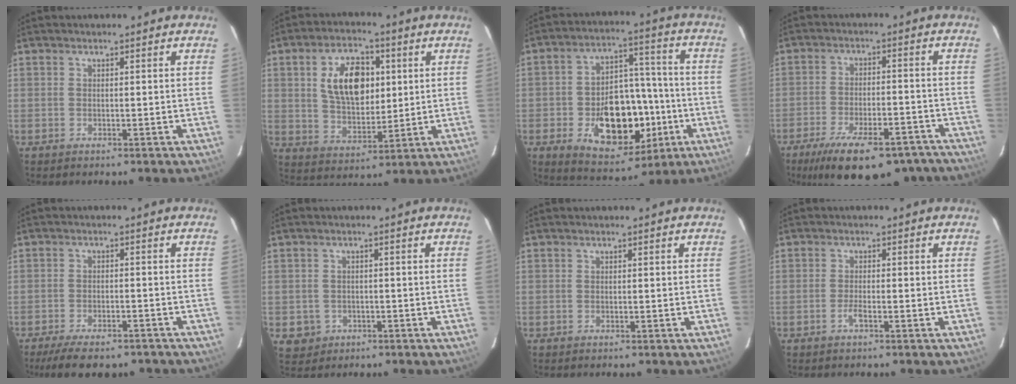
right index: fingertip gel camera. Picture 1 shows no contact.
{"total": 12.7, "force": [3.0, 7.6, 9.7], "torque": [-0.171, 0.018, 0.062]}
{"total": 18.5, "force": [-5.6, 11.6, 13.3], "torque": [-0.242, 0.017, -0.062]}
{"total": 20.9, "force": [-15.8, 7.7, 11.3], "torque": [-0.204, -0.025, -0.218]}
{"total": 11.7, "force": [-9.6, 3.7, 5.6], "torque": [-0.120, -0.021, -0.141]}
{"total": 3.8, "force": [-1.0, 3.6, 0.7], "torque": [-0.025, 0.005, -0.006]}
{"total": 0.0}
{"total": 1.6, "force": [-1.0, 0.3, 1.2], "torque": [-0.027, 0.000, -0.020]}